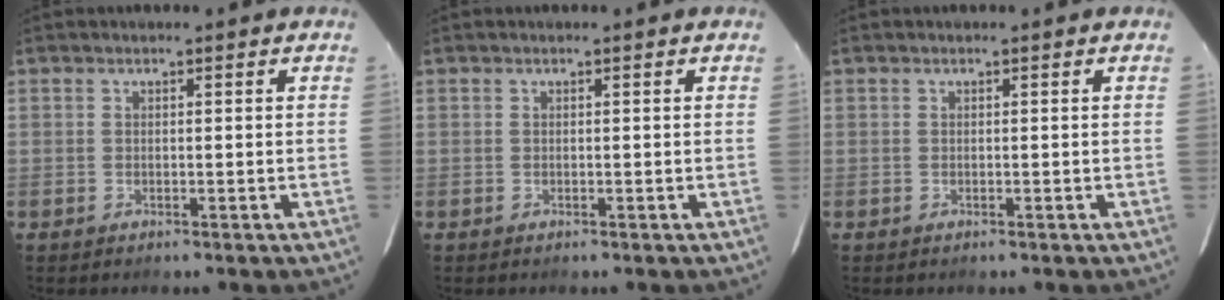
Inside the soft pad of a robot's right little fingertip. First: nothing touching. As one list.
[{"total": 0.0}, {"total": 0.0}]